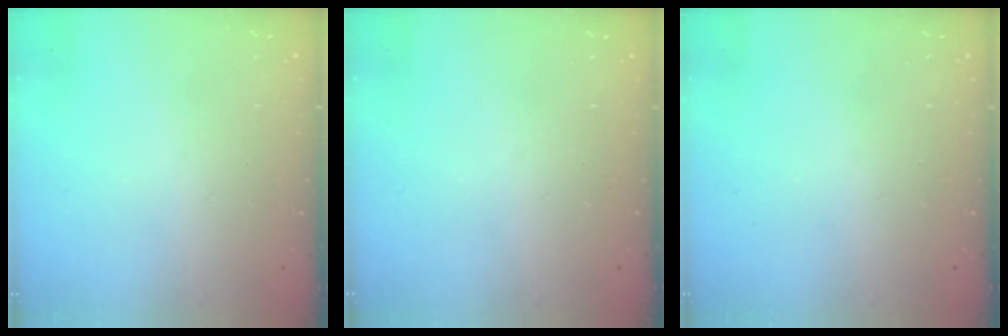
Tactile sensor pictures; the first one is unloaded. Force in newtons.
{"total": 0.0}
{"total": 0.0}